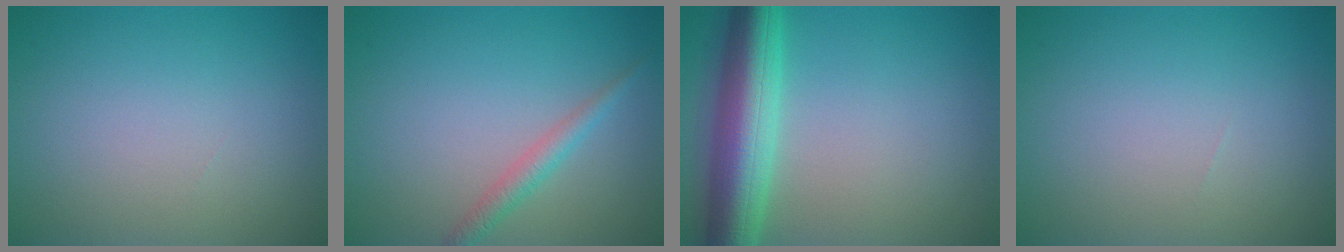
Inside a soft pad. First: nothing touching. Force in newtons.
{"total": 1.8, "press": 1.8, "slide": 0.0}
{"total": 7.7, "press": 7.7, "slide": 0.3}
{"total": 0.0}